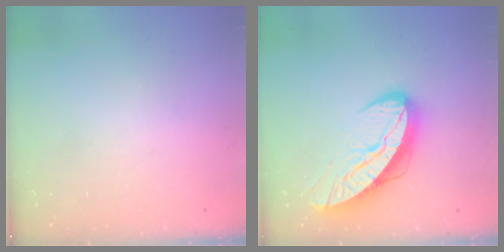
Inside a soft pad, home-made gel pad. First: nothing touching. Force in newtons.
{"total": 12.3, "press": 12.2, "slide": 1.1}